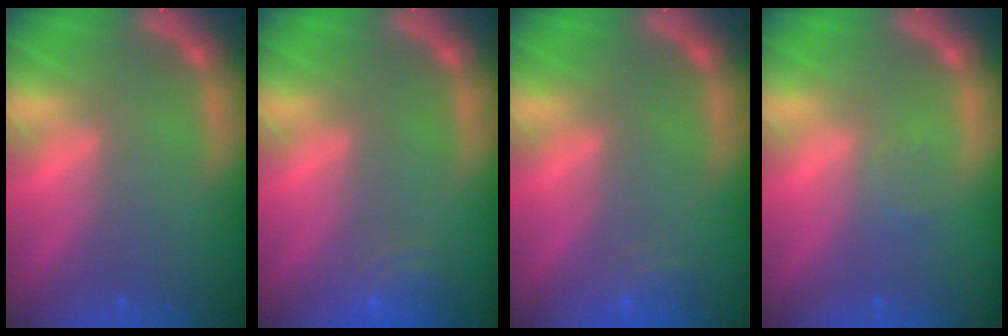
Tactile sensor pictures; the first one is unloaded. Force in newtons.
{"total": 3.5}
{"total": 1.9}
{"total": 1.0}